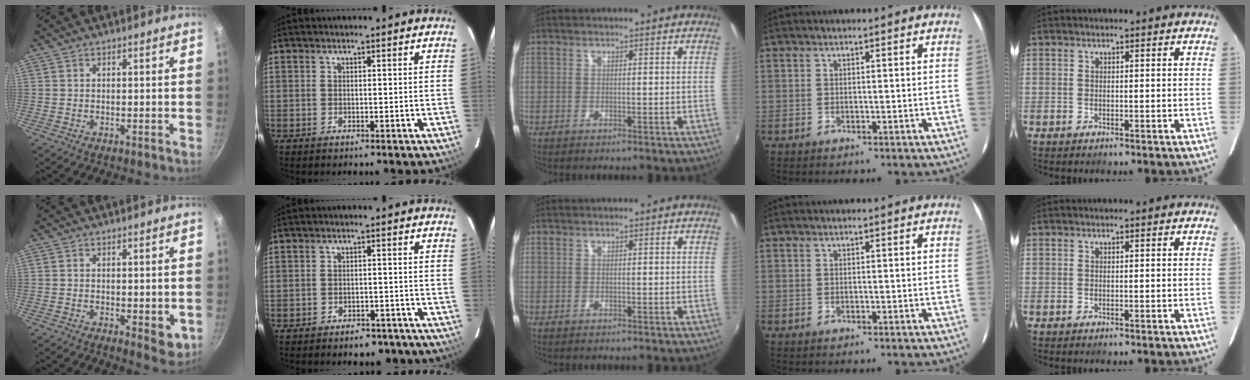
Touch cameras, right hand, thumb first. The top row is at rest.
{"thumb": {"total": 4.4, "force": [-0.6, 2.0, 3.8], "torque": [-0.046, -0.014, -0.005]}, "index": {"total": 7.5, "force": [-5.9, 3.9, 2.5], "torque": [-0.051, 0.010, -0.065]}}